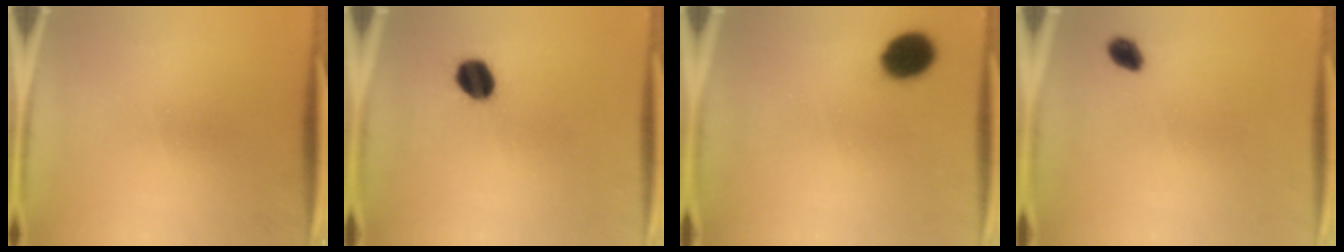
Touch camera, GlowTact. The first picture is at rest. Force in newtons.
{"total": 7.6}
{"total": 8.5}
{"total": 2.8}